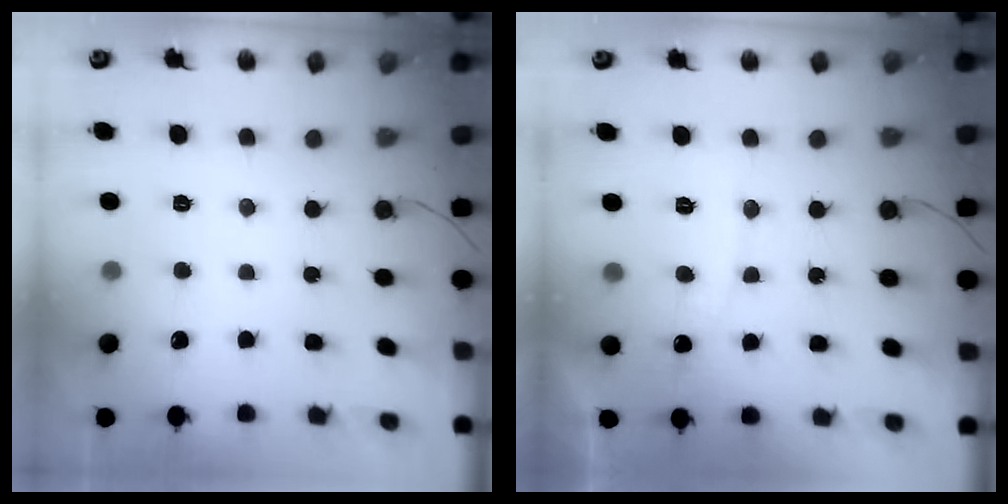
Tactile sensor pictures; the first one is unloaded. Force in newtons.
{"total": 5.5, "press": 5.5, "slide": 0.2}